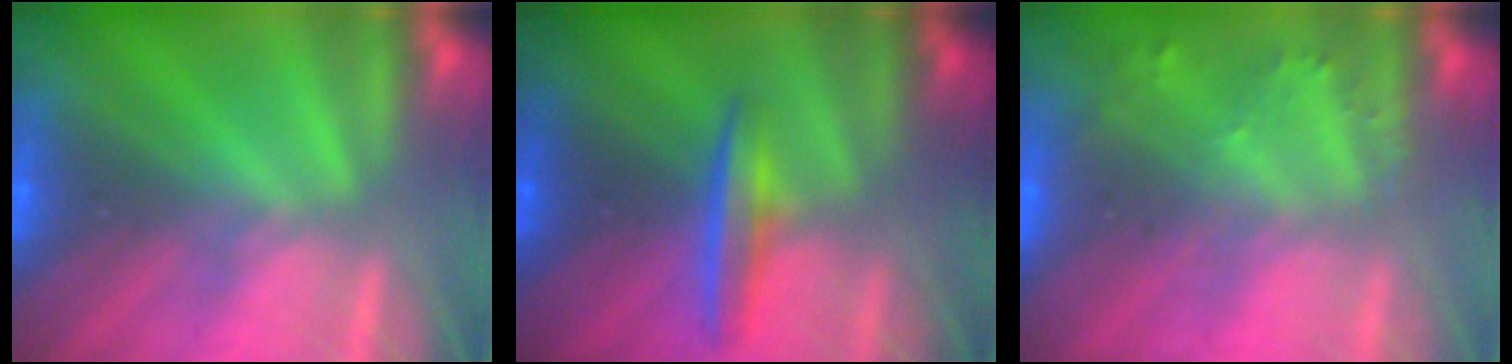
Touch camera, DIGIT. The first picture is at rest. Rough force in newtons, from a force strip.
{"total": 1.5}
{"total": 2.3}